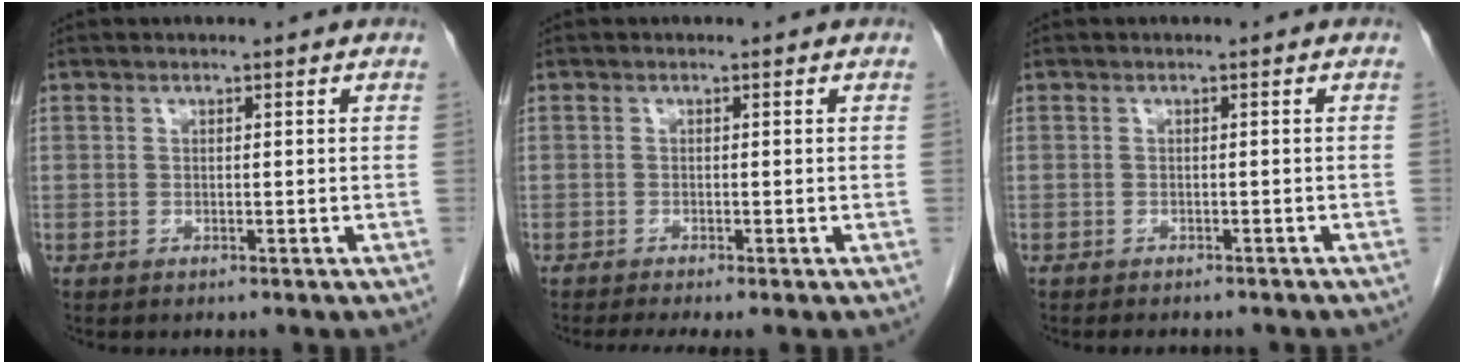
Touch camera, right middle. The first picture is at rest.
{"total": 3.1, "force": [-2.3, 0.0, 2.0], "torque": [-0.032, -0.010, -0.037]}
{"total": 4.9, "force": [-4.3, 1.3, 2.0], "torque": [-0.023, -0.004, -0.048]}